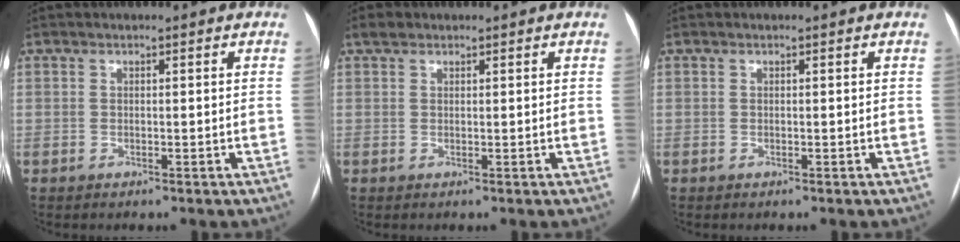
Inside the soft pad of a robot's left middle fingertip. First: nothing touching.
{"total": 1.4, "force": [1.1, 0.8, 0.5], "torque": [-0.011, 0.014, 0.020]}
{"total": 0.0}